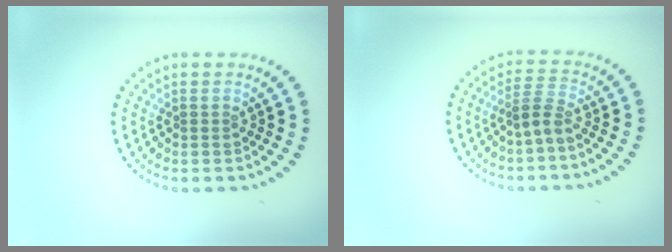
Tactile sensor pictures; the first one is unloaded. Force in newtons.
{"total": 2.1, "press": 1.5, "slide": 1.5}